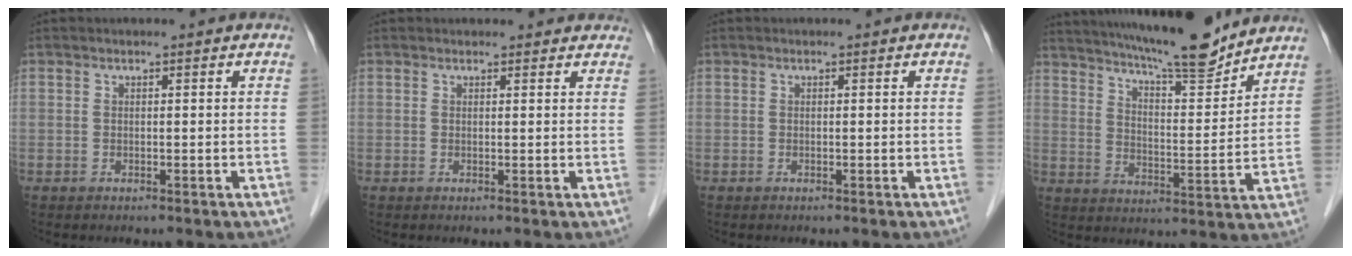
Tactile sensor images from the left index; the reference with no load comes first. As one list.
[{"total": 4.2, "force": [3.9, 1.4, 0.6], "torque": [0.001, 0.012, 0.034]}, {"total": 0.0}, {"total": 16.0, "force": [14.2, 1.0, 7.2], "torque": [-0.119, -0.006, 0.214]}]